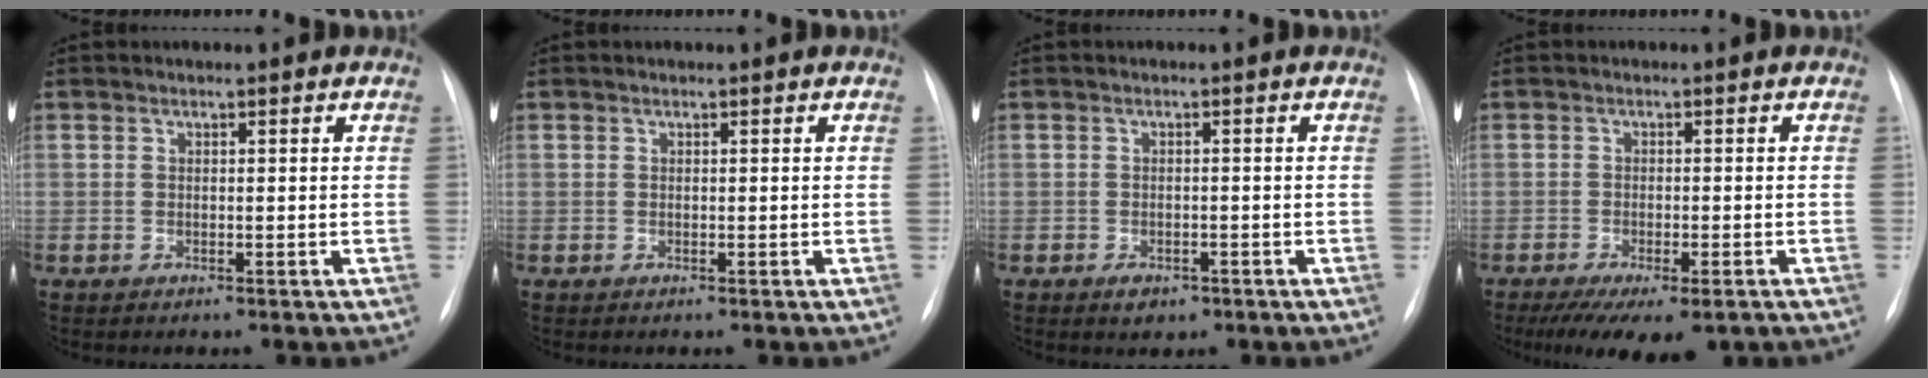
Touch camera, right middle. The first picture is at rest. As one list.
[{"total": 0.0}, {"total": 2.3, "force": [-1.3, 1.5, 1.2], "torque": [-0.015, 0.000, -0.007]}, {"total": 10.0, "force": [-6.9, 3.0, 6.6], "torque": [-0.098, -0.018, -0.100]}]